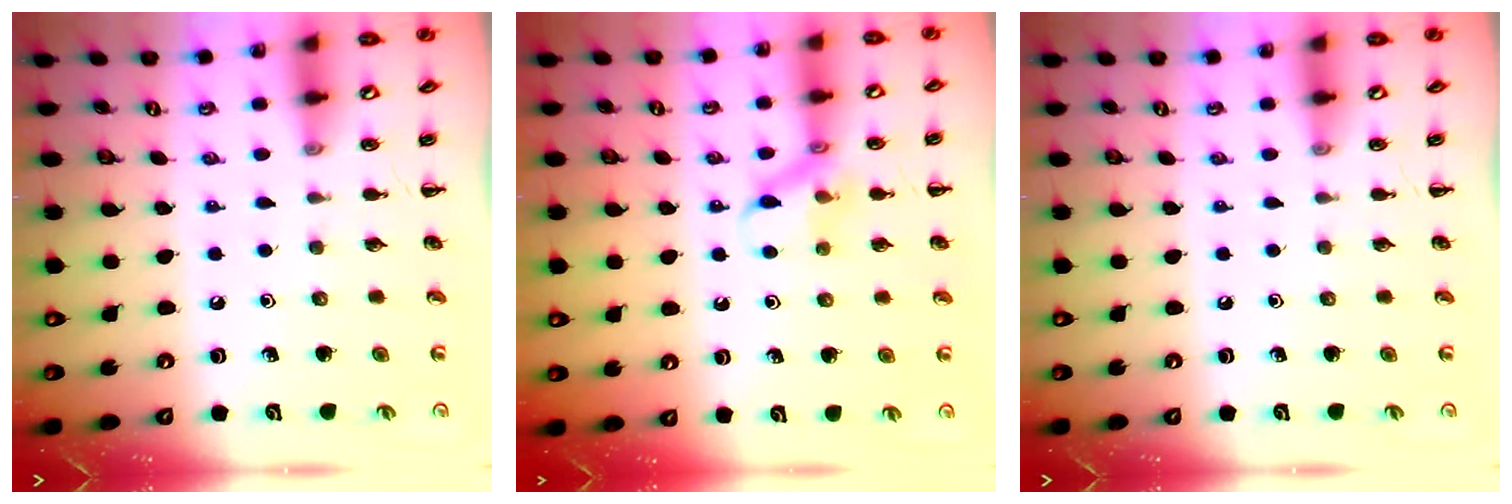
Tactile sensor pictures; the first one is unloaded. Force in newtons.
{"total": 9.9, "press": 9.9, "slide": 1.1}
{"total": 0.0}